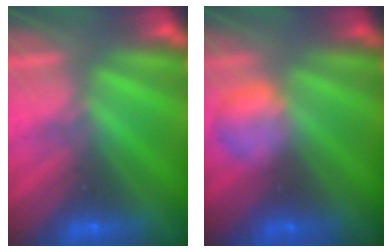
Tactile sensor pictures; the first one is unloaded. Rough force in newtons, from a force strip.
{"total": 2.3}